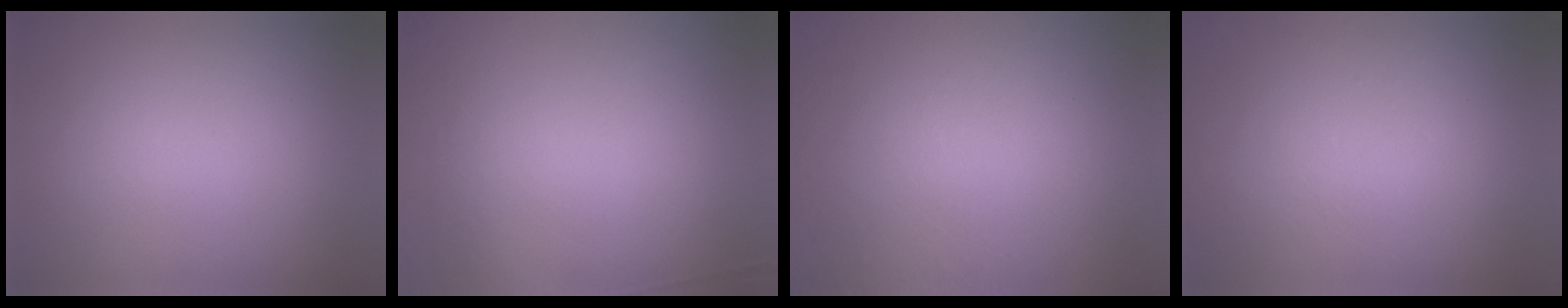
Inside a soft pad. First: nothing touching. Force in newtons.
{"total": 5.5}
{"total": 5.6}
{"total": 1.2}